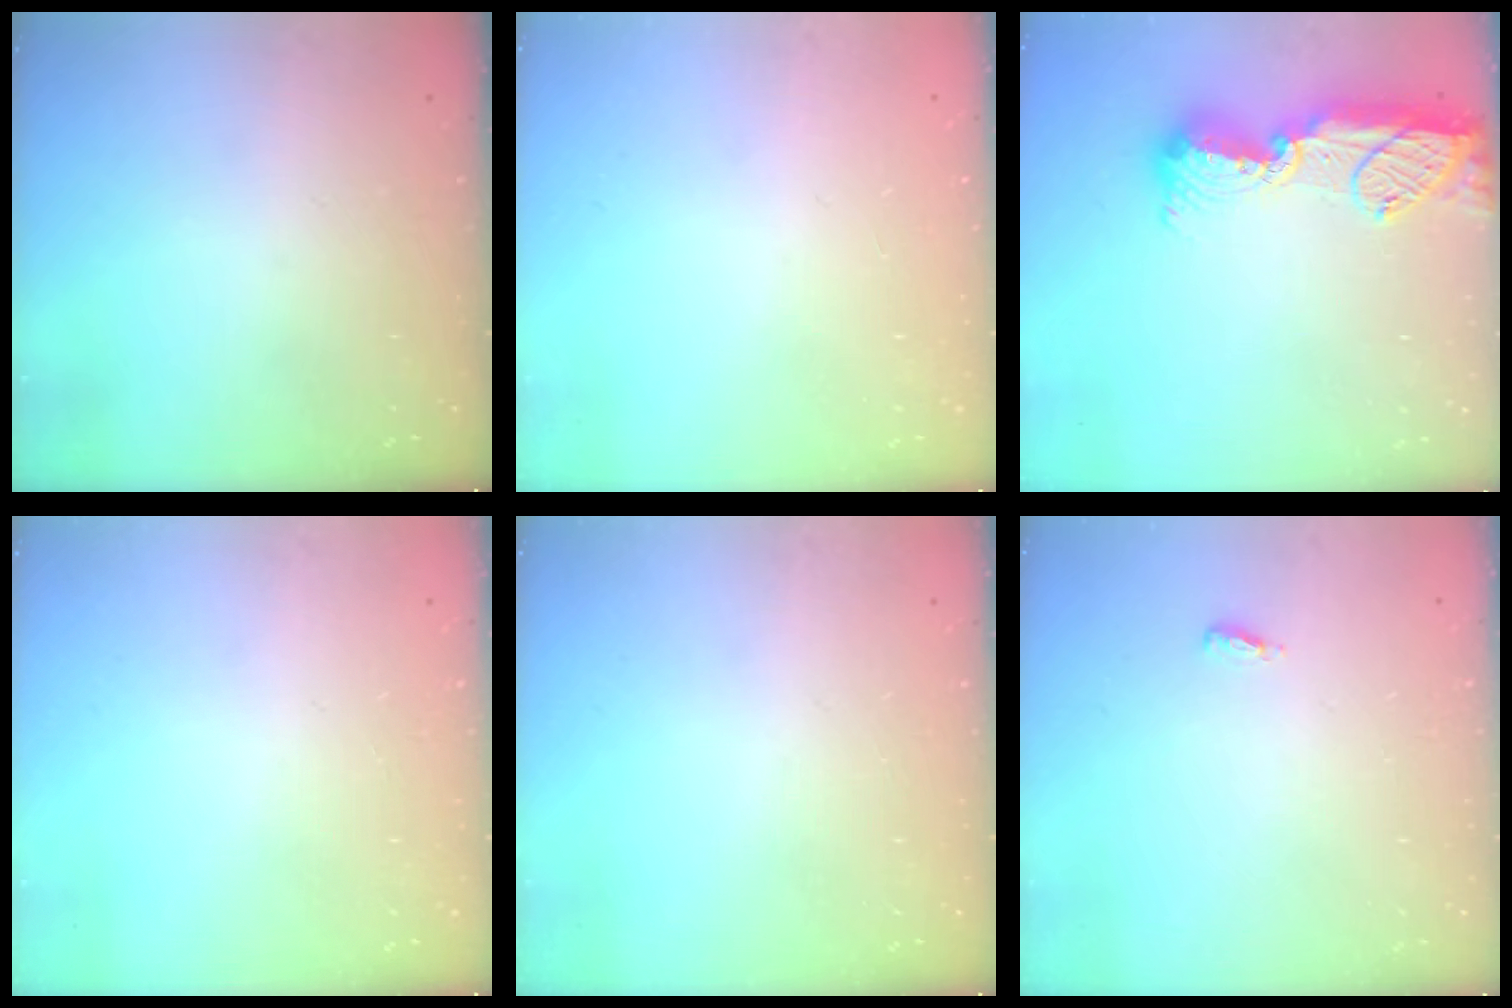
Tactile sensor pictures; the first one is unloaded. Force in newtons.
{"total": 0.9, "press": 0.9, "slide": 0.0}
{"total": 17.2, "press": 16.2, "slide": 5.8}
{"total": 0.0}
{"total": 0.0}
{"total": 3.7, "press": 3.6, "slide": 1.0}